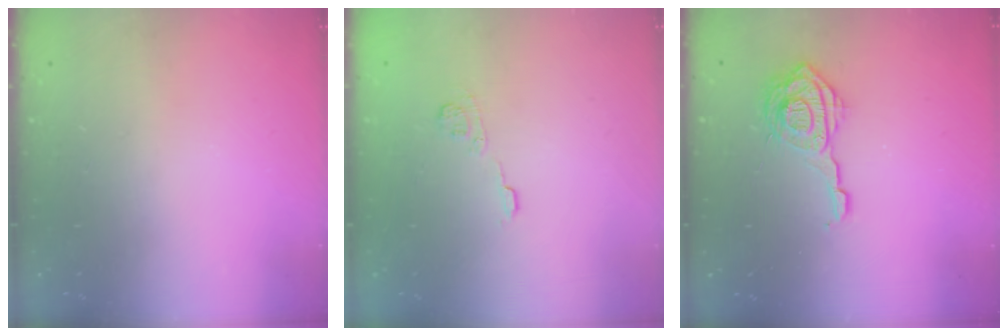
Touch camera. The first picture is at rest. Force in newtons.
{"total": 4.1, "press": 3.8, "slide": 1.5}
{"total": 12.4, "press": 12.4, "slide": 1.3}